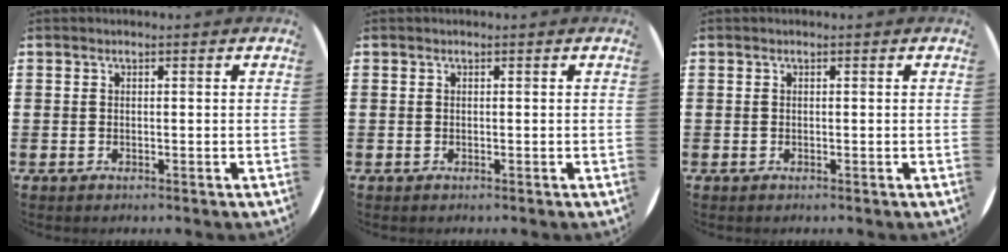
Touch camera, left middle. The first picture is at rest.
{"total": 0.0}
{"total": 0.0}